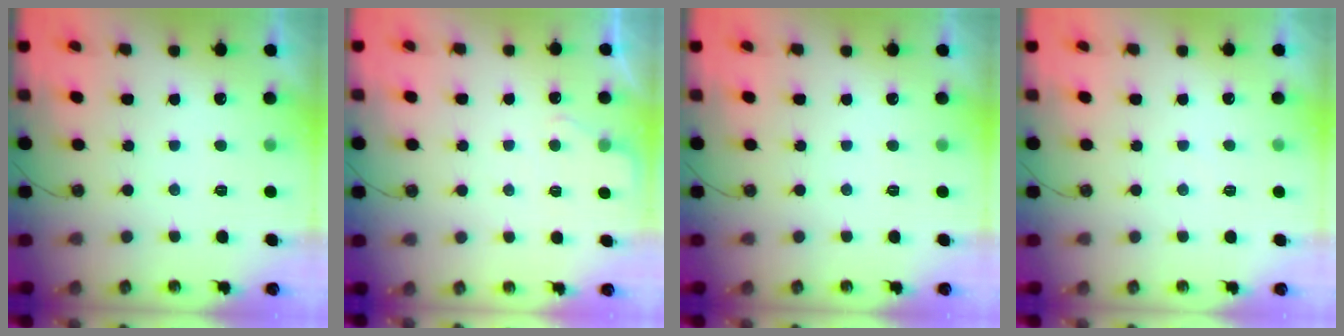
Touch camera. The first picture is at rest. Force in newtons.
{"total": 3.5, "press": 3.5, "slide": 0.5}
{"total": 0.0}
{"total": 3.7, "press": 3.7, "slide": 0.4}